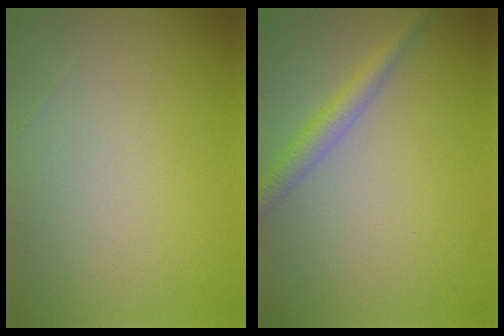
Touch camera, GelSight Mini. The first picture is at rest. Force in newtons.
{"total": 2.3, "press": 2.3, "slide": 0.1}